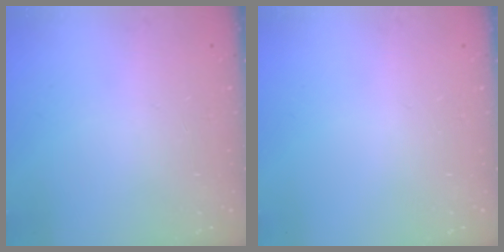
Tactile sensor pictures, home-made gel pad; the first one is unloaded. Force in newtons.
{"total": 0.0}